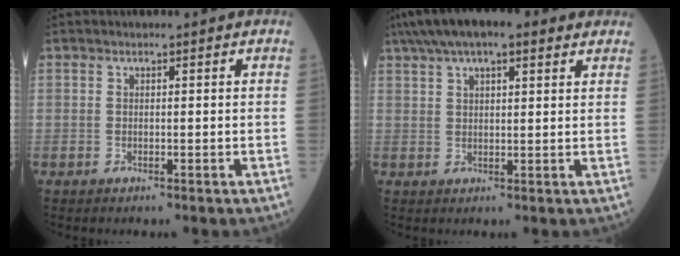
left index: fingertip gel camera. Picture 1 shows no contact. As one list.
[{"total": 11.5, "force": [8.0, 3.3, 7.6], "torque": [-0.135, 0.052, 0.129]}]